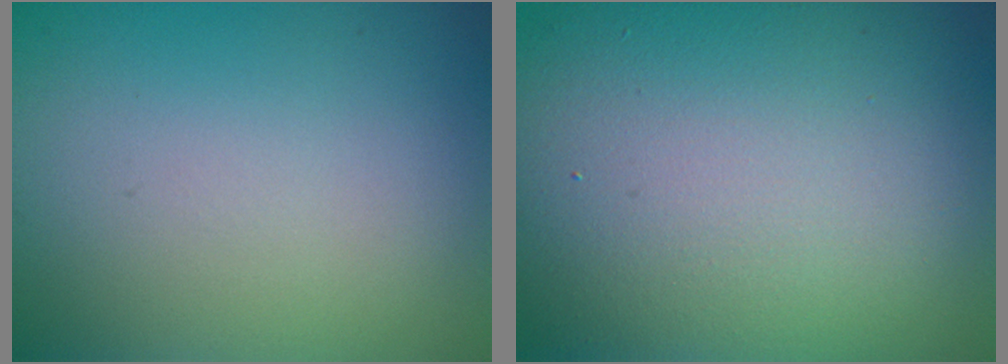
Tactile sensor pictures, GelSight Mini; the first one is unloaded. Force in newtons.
{"total": 13.9, "press": 13.8, "slide": 1.1}